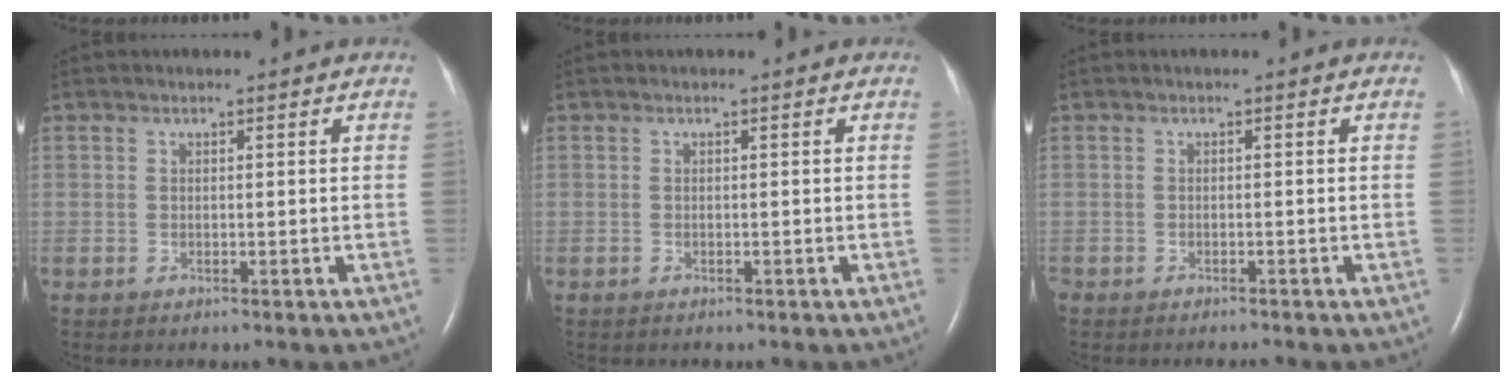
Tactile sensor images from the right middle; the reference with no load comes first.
{"total": 0.0}
{"total": 1.2, "force": [-1.2, 0.1, 0.1], "torque": [-0.003, -0.005, -0.017]}